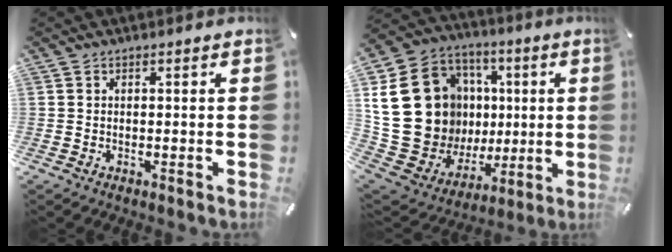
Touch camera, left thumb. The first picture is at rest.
{"total": 25.9, "force": [3.7, 21.9, 13.2], "torque": [-0.248, -0.026, 0.116]}